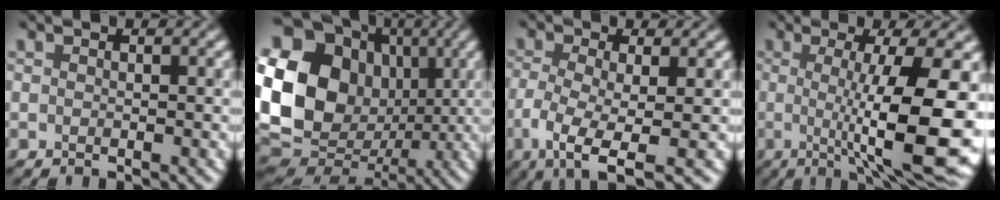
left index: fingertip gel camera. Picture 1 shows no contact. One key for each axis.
{"total": 19.5, "fx": 2.3, "fy": 16.8, "fz": 9.5, "tx": -0.206, "ty": 0.020, "tz": 0.031}
{"total": 5.8, "fx": -2.9, "fy": 1.9, "fz": 4.6, "tx": -0.093, "ty": -0.008, "tz": -0.054}
{"total": 12.6, "fx": -0.9, "fy": 3.1, "fz": 12.2, "tx": -0.154, "ty": -0.004, "tz": -0.008}